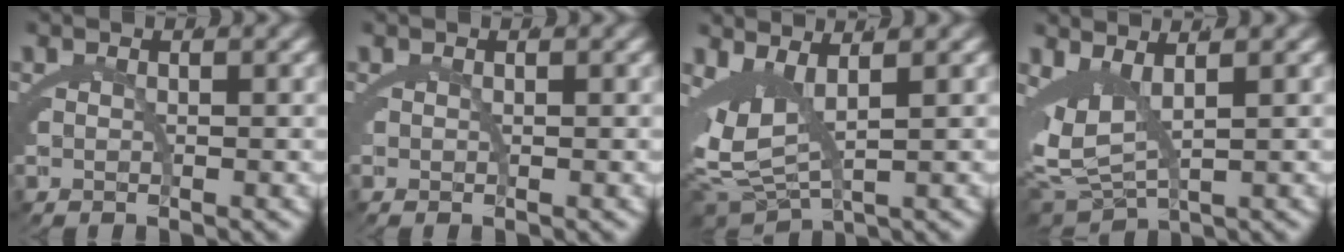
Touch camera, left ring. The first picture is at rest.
{"total": 0.6, "force": [0.5, -0.3, 0.2], "torque": [-0.001, 0.002, 0.011]}
{"total": 7.1, "force": [1.2, 4.8, 5.0], "torque": [-0.125, -0.016, 0.027]}
{"total": 6.2, "force": [1.2, 4.3, 4.3], "torque": [-0.108, -0.017, 0.029]}